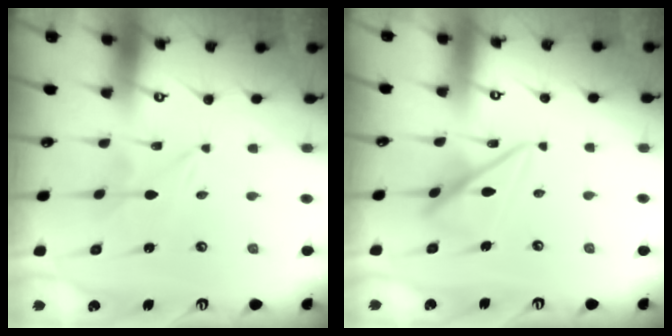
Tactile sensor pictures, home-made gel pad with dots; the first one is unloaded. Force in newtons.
{"total": 12.7, "press": 12.6, "slide": 1.2}